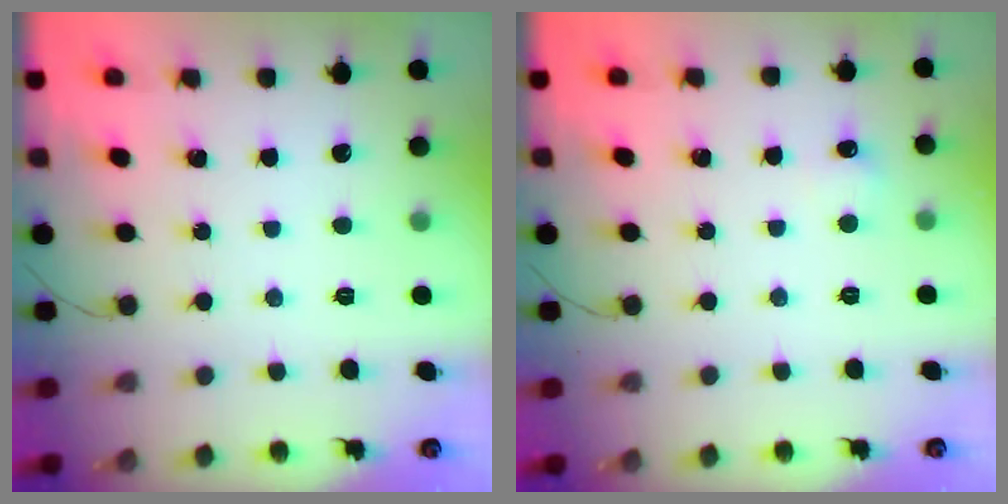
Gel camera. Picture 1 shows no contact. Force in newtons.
{"total": 4.6, "press": 4.4, "slide": 1.4}